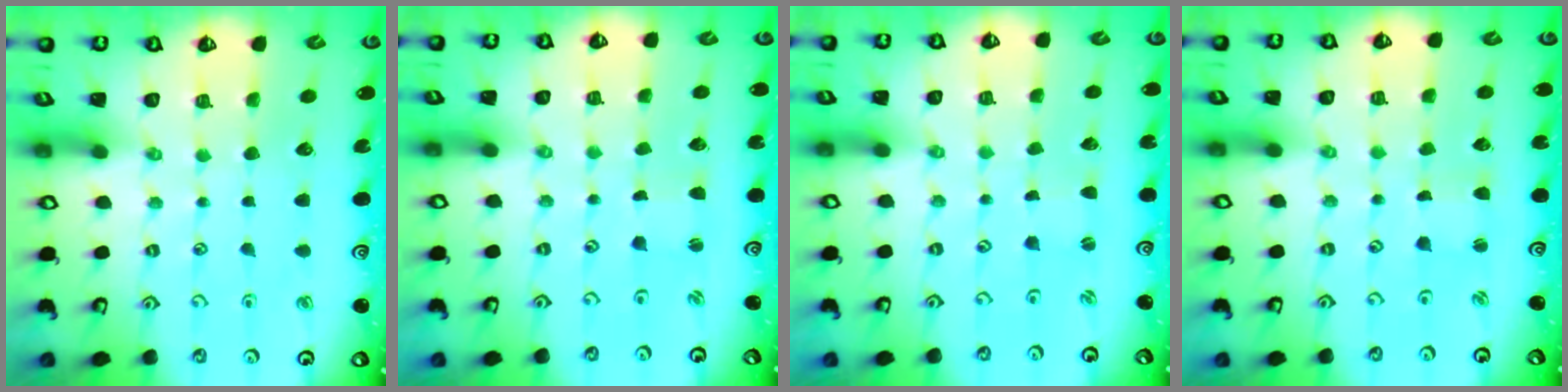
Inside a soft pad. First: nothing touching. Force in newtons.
{"total": 0.5, "press": 0.5, "slide": 0.0}
{"total": 0.0}
{"total": 0.7, "press": 0.7, "slide": 0.1}